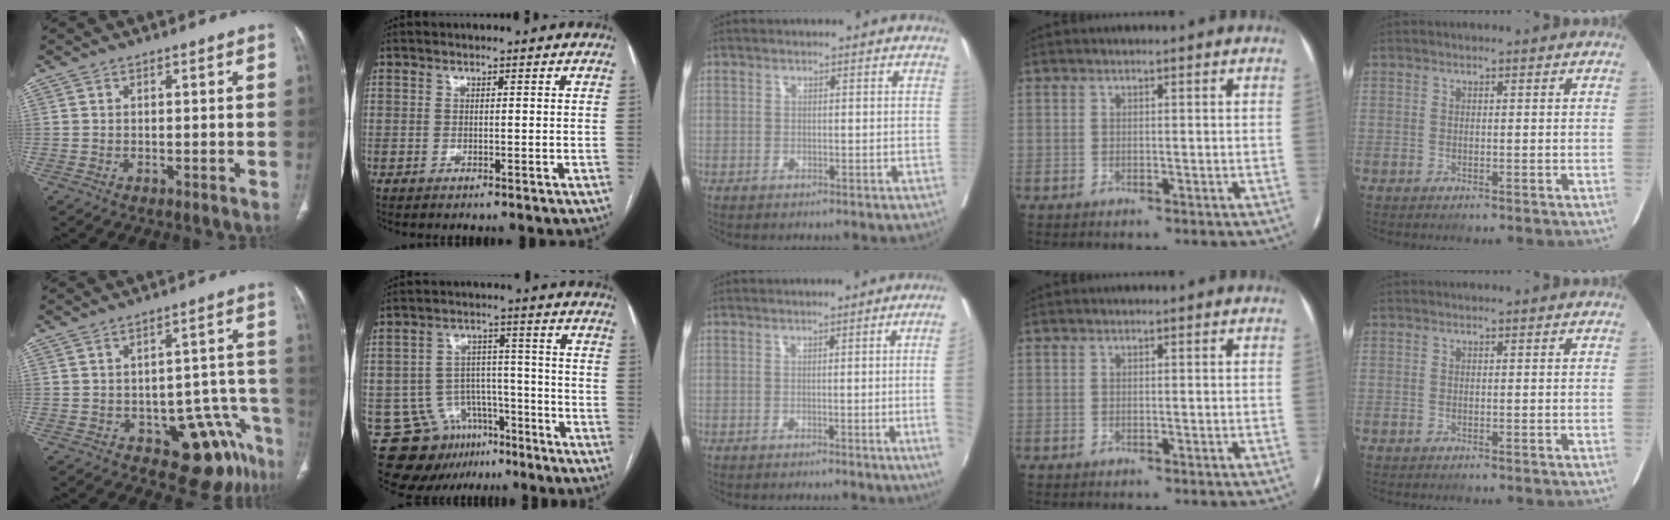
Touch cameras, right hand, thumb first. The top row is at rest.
{"thumb": {"total": 12.1, "force": [-7.1, 5.9, 7.8], "torque": [-0.043, 0.061, -0.089]}, "index": {"total": 12.0, "force": [-7.8, 8.5, 3.5], "torque": [-0.054, 0.050, -0.112]}, "middle": {"total": 6.9, "force": [-1.1, -2.0, 6.6], "torque": [-0.063, -0.014, -0.018]}}